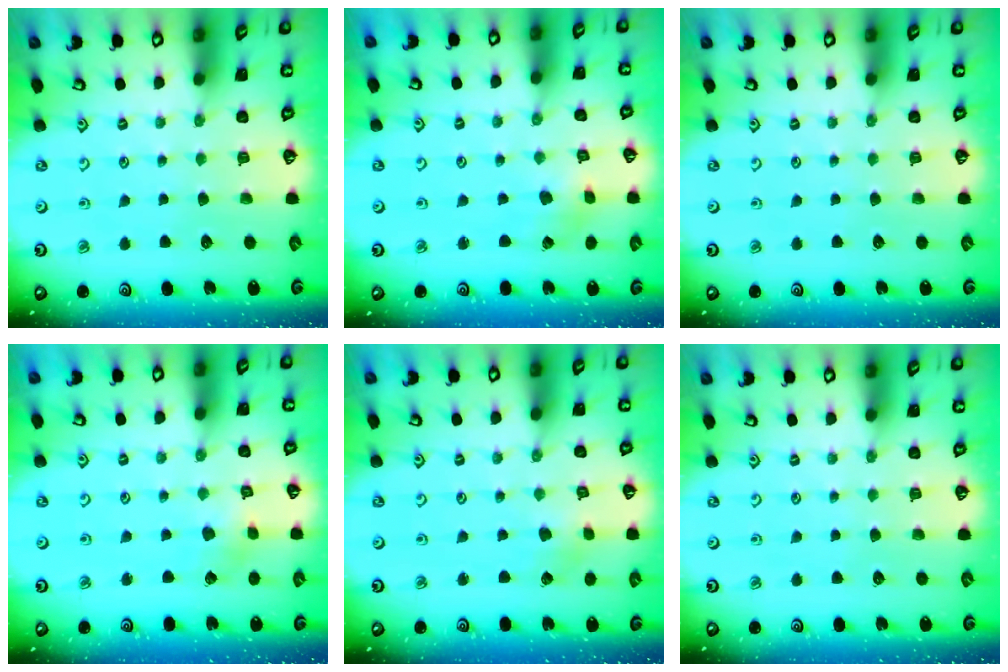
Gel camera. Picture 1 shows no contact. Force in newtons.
{"total": 2.7, "press": 2.6, "slide": 0.3}
{"total": 0.0}
{"total": 3.2, "press": 3.2, "slide": 0.2}
{"total": 1.7, "press": 1.7, "slide": 0.2}
{"total": 0.0}